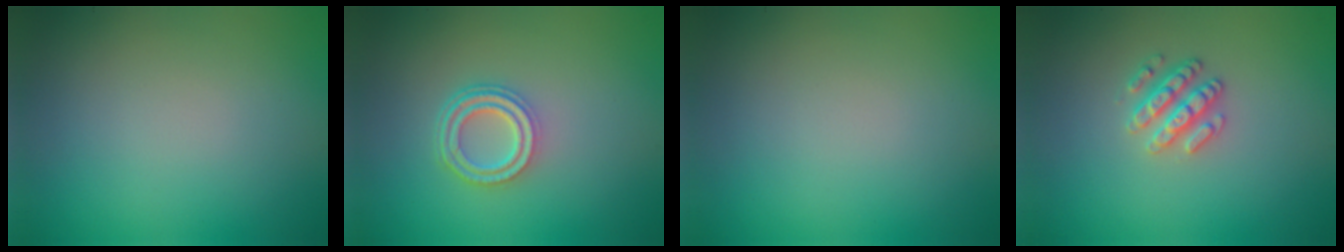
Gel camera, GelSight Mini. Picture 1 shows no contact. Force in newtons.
{"total": 3.6, "press": 2.7, "slide": 2.4}
{"total": 0.0}
{"total": 2.6, "press": 2.5, "slide": 0.4}